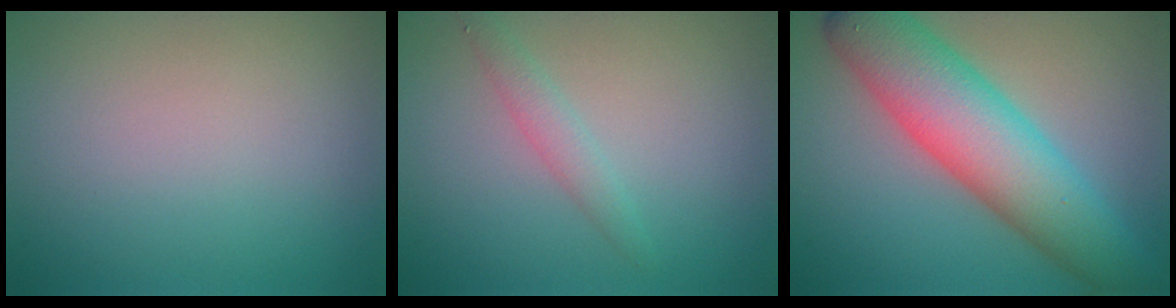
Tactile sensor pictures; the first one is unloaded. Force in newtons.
{"total": 1.6, "press": 1.6, "slide": 0.0}
{"total": 9.3, "press": 9.3, "slide": 0.2}